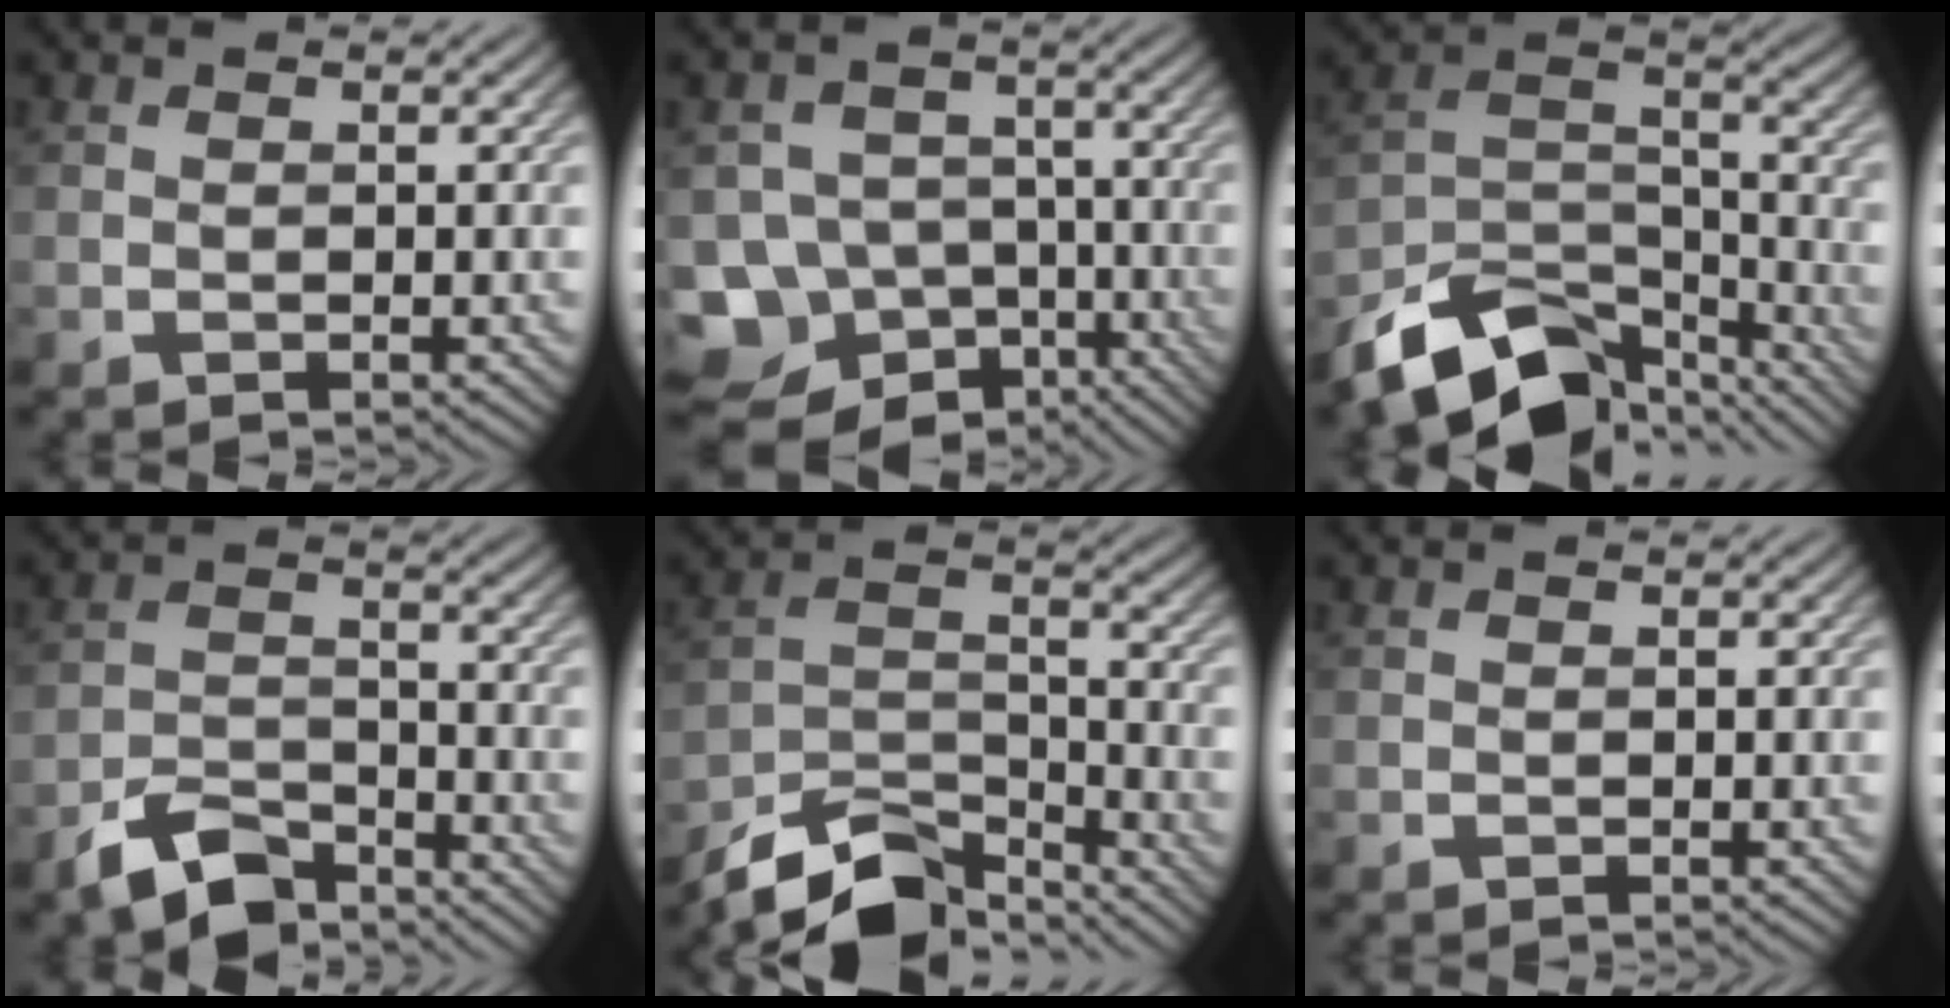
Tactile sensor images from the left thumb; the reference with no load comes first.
{"total": 13.1, "force": [-8.2, 9.4, 3.8], "torque": [-0.108, -0.019, -0.115]}
{"total": 13.5, "force": [-10.1, 5.8, 6.7], "torque": [-0.134, -0.013, -0.183]}
{"total": 6.9, "force": [-5.5, 2.8, 3.0], "torque": [-0.061, -0.007, -0.114]}
{"total": 10.0, "force": [-8.5, 3.0, 4.3], "torque": [-0.080, -0.001, -0.165]}
{"total": 0.0}